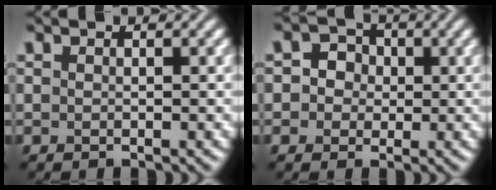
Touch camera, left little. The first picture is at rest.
{"total": 2.8, "force": [0.3, 2.6, 1.1], "torque": [-0.001, 0.008, -0.011]}